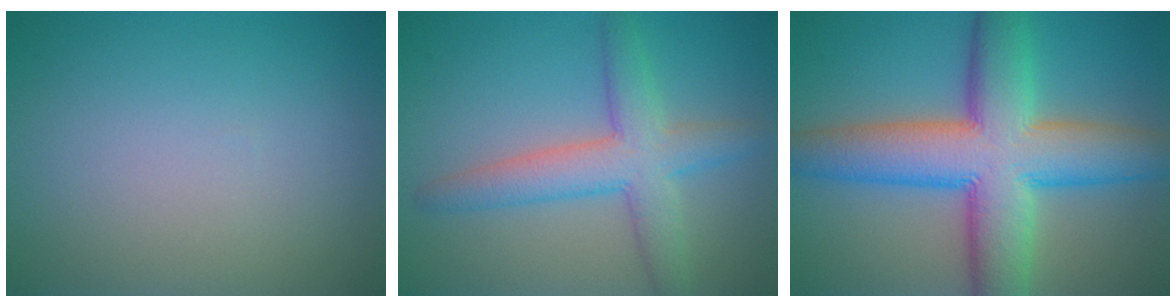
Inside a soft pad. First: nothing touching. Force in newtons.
{"total": 5.4, "press": 5.3, "slide": 0.4}
{"total": 11.8, "press": 11.8, "slide": 0.3}